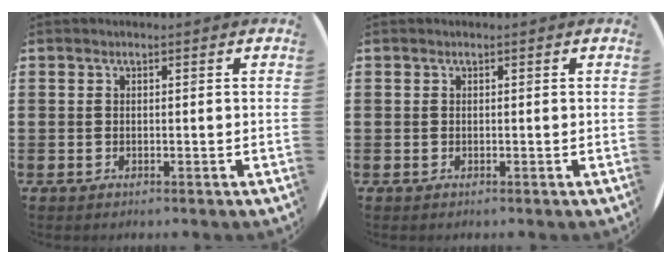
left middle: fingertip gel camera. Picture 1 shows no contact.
{"total": 0.0}